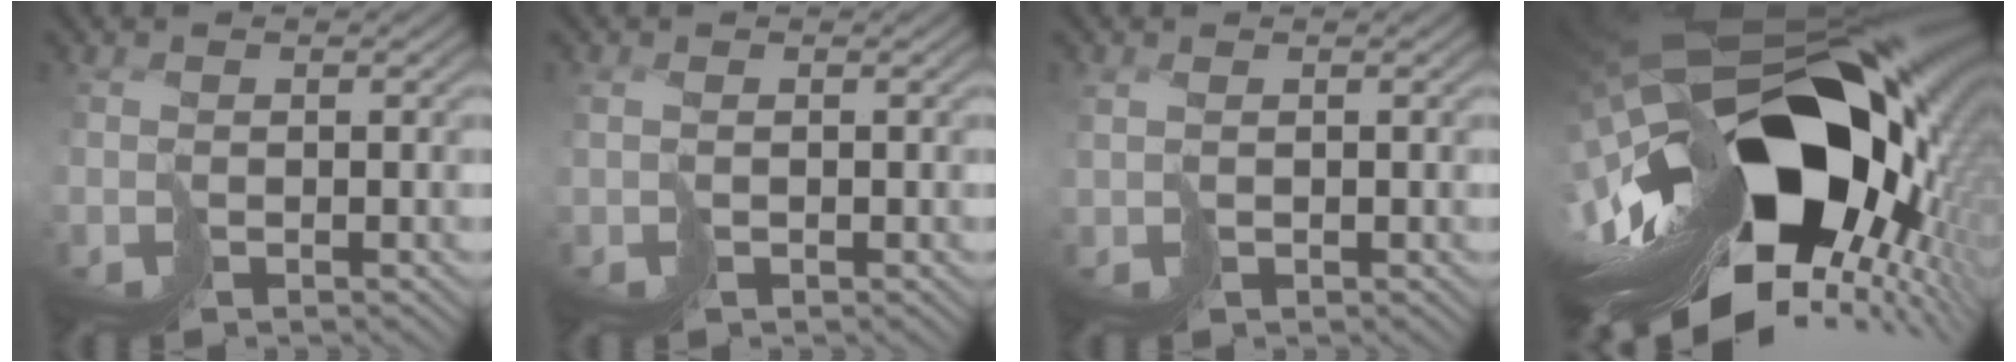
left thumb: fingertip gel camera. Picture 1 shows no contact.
{"total": 1.1, "force": [0.4, 0.7, 0.8], "torque": [-0.023, 0.000, 0.011]}
{"total": 1.4, "force": [0.8, 0.8, 0.9], "torque": [-0.028, -0.002, 0.020]}
{"total": 19.8, "force": [-4.6, 10.6, 16.1], "torque": [-0.316, -0.047, -0.050]}